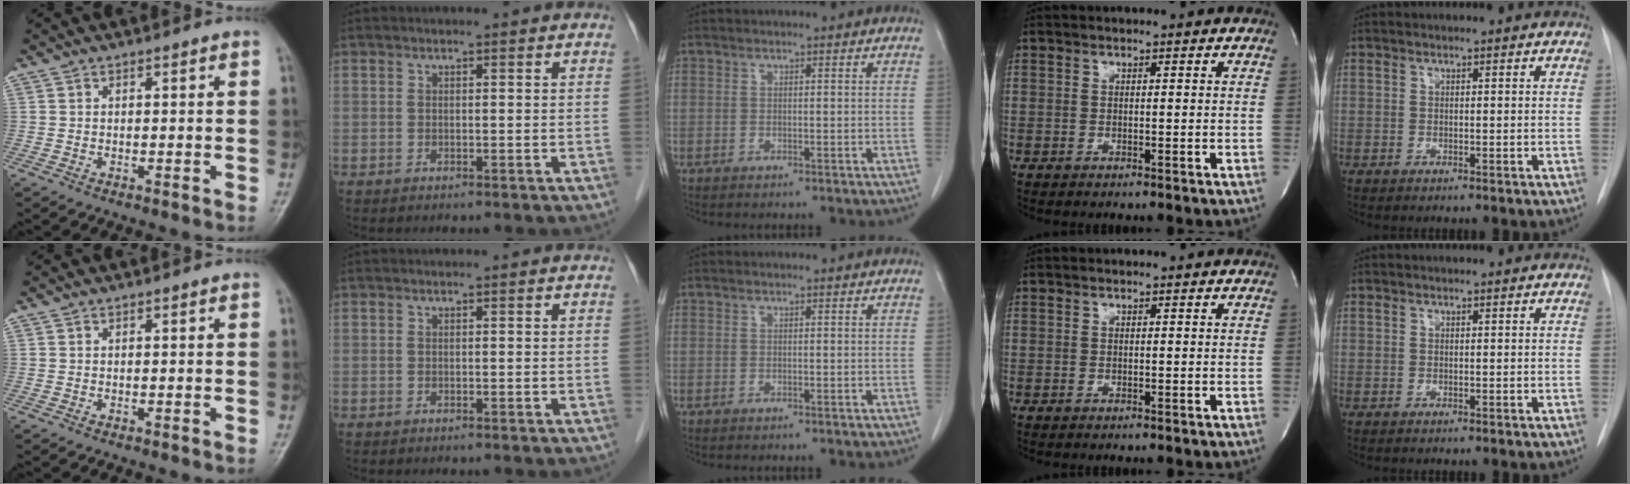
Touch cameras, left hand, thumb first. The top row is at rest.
{}